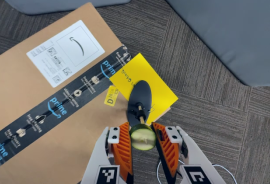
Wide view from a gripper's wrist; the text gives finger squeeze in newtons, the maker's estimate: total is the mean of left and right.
{"total": 8.3, "left": 8.4, "right": 8.2}